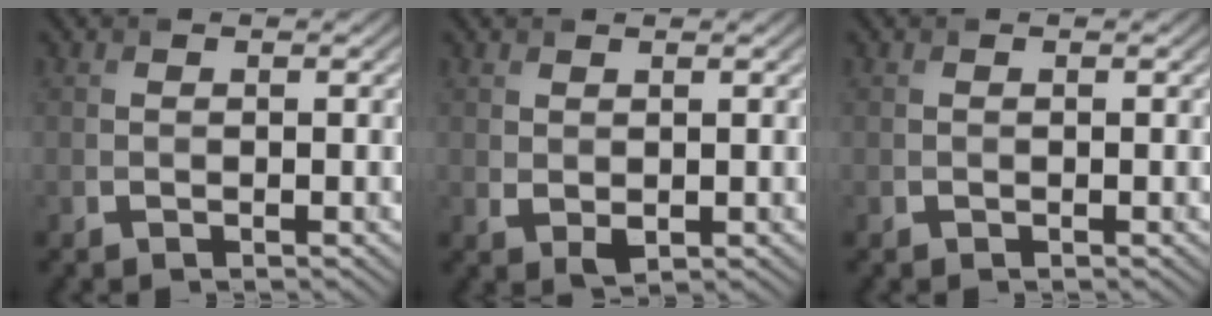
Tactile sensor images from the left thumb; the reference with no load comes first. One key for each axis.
{"total": 1.4, "fx": 0.4, "fy": 0.9, "fz": 1.1, "tx": -0.025, "ty": -0.007, "tz": 0.015}
{"total": 0.0}